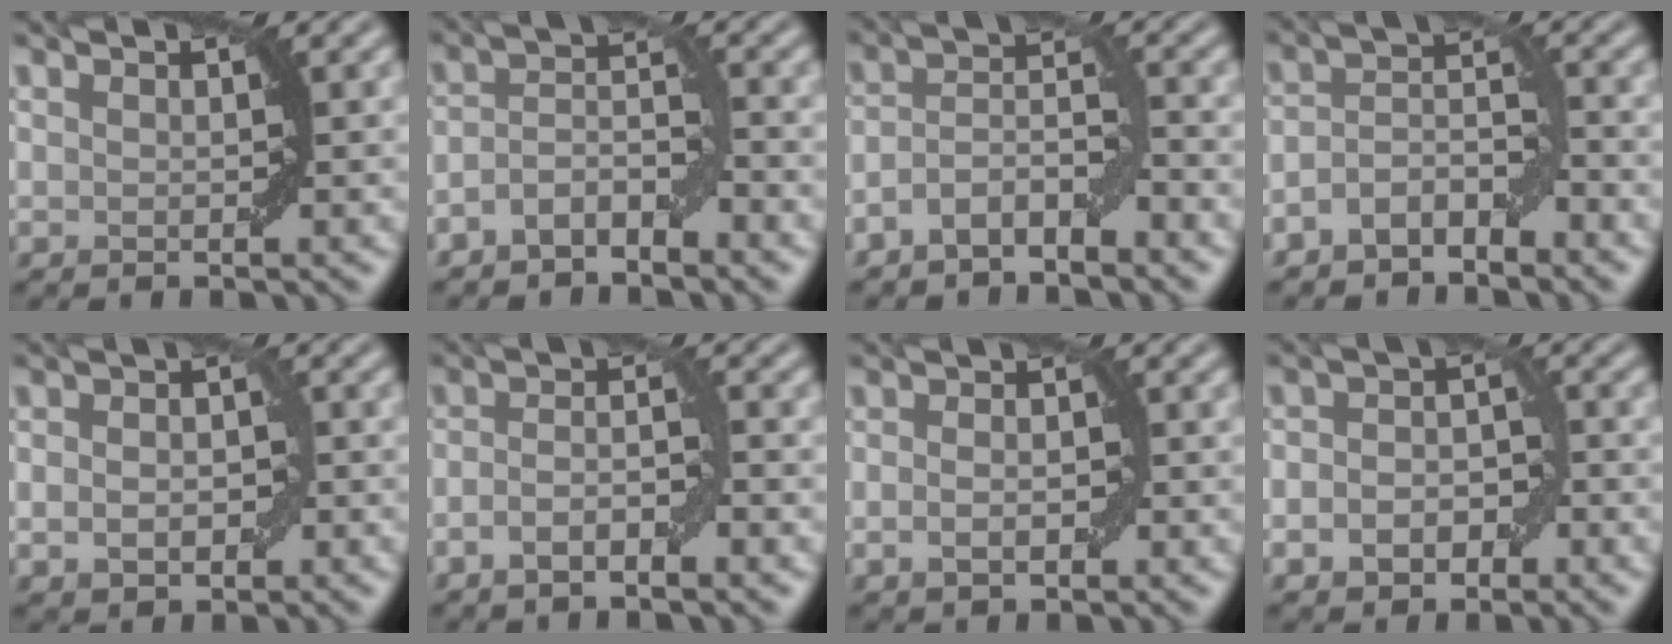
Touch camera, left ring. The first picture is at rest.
{"total": 3.1, "force": [-2.2, 1.2, 1.8], "torque": [-0.034, 0.012, -0.044]}
{"total": 3.8, "force": [-2.7, 1.4, 2.3], "torque": [-0.041, 0.009, -0.054]}
{"total": 3.6, "force": [-2.5, 1.6, 2.0], "torque": [-0.034, 0.011, -0.050]}
{"total": 3.2, "force": [-0.5, 2.1, 2.3], "torque": [-0.030, 0.001, -0.008]}
{"total": 3.2, "force": [-1.5, 0.8, 2.7], "torque": [-0.051, 0.004, -0.030]}
{"total": 2.3, "force": [-0.5, 1.3, 1.9], "torque": [-0.027, 0.002, -0.009]}
{"total": 4.0, "force": [-1.3, 2.7, 2.6], "torque": [-0.037, 0.002, -0.027]}